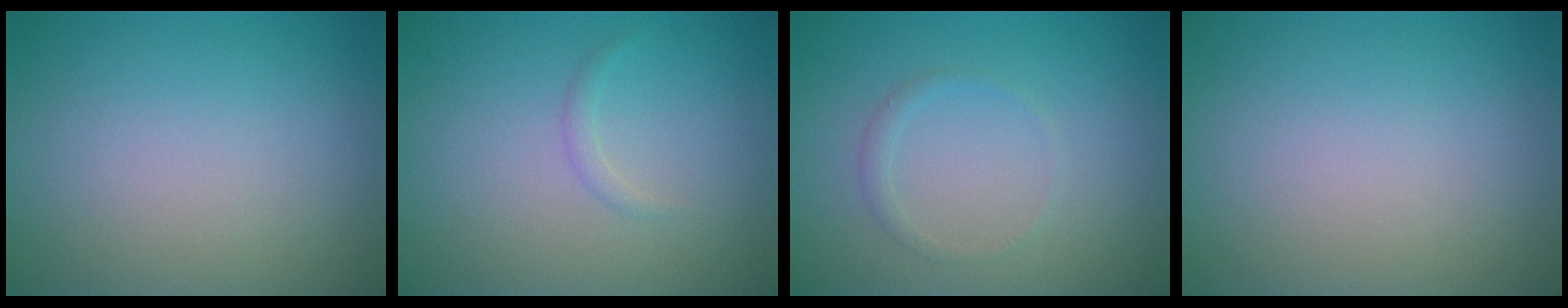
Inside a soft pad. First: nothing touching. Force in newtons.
{"total": 0.7, "press": 0.7, "slide": 0.0}
{"total": 0.9, "press": 0.8, "slide": 0.1}
{"total": 0.0}